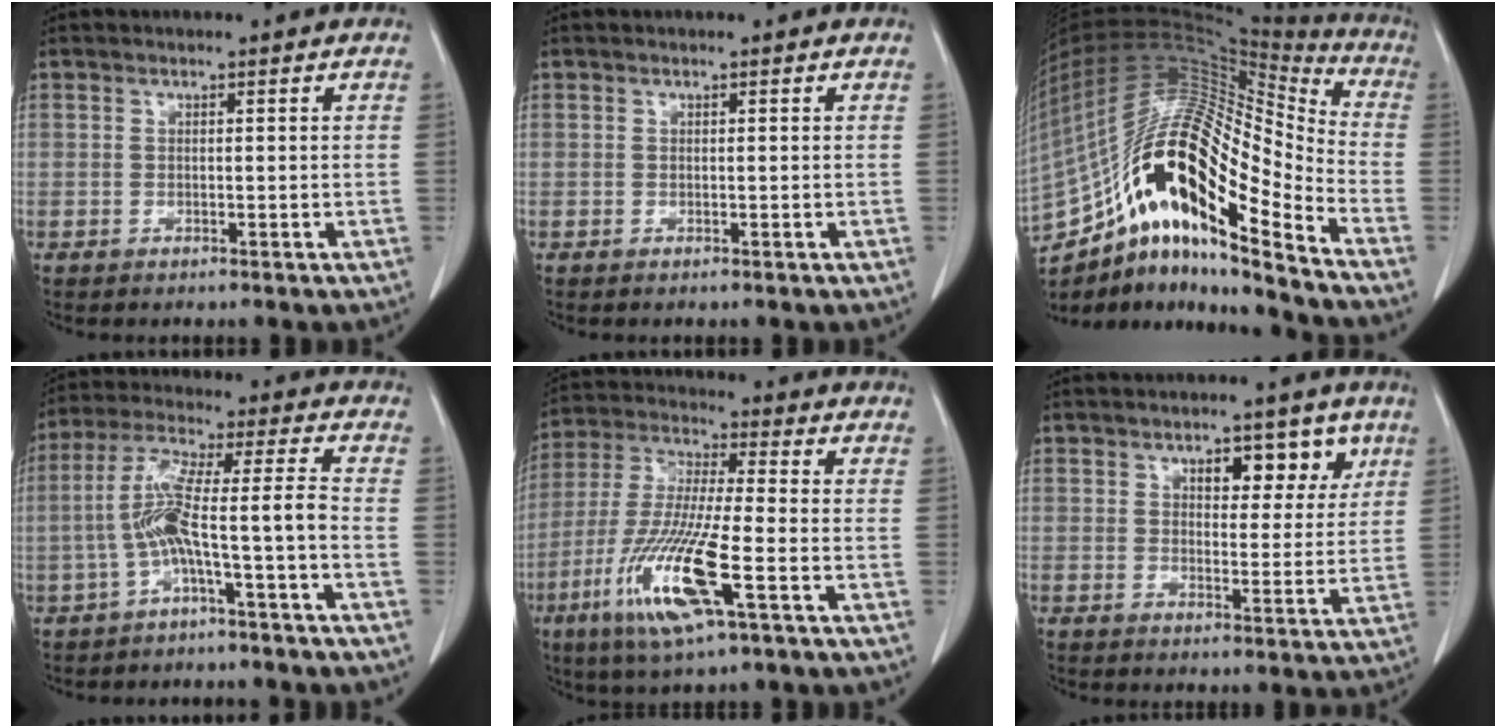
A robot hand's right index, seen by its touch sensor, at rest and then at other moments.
{"total": 0.0}
{"total": 30.0, "force": [-16.1, 6.8, 24.4], "torque": [-0.470, 0.004, -0.282]}
{"total": 8.9, "force": [-3.1, -0.2, 8.3], "torque": [-0.167, 0.029, -0.057]}
{"total": 14.9, "force": [-6.0, 1.1, 13.6], "torque": [-0.287, -0.027, -0.114]}
{"total": 6.2, "force": [3.3, 3.2, 4.1], "torque": [-0.042, 0.007, 0.042]}